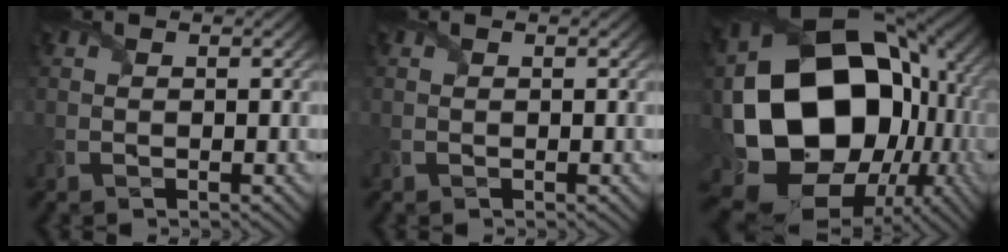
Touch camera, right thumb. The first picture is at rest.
{"total": 0.0}
{"total": 22.7, "force": [-1.8, 17.9, 13.8], "torque": [-0.311, -0.068, 0.009]}